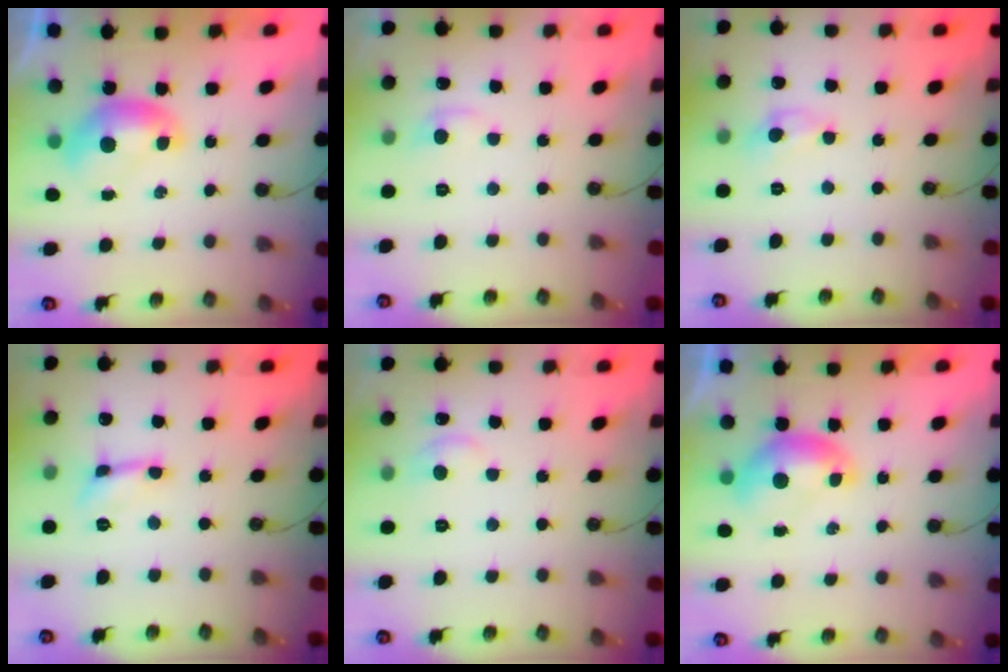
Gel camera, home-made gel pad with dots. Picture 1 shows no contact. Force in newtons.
{"total": 1.8, "press": 1.5, "slide": 0.9}
{"total": 0.9, "press": 0.8, "slide": 0.2}
{"total": 0.0}
{"total": 1.2, "press": 0.5, "slide": 1.1}
{"total": 0.0}